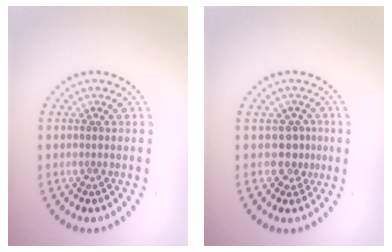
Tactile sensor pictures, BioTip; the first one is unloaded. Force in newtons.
{"total": 1.9, "press": 1.4, "slide": 1.2}